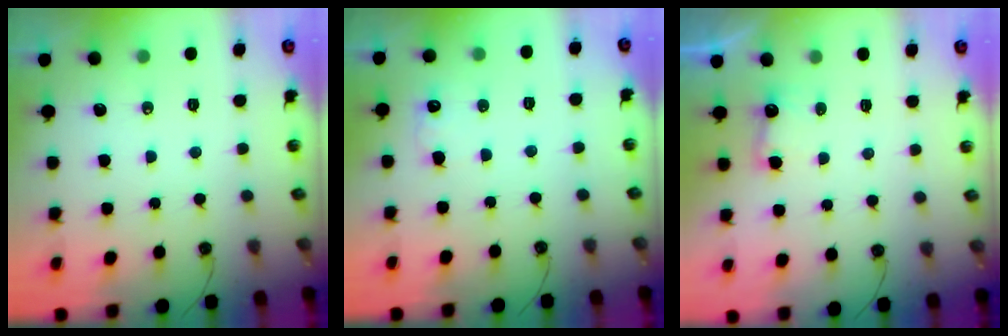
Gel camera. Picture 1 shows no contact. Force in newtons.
{"total": 5.8, "press": 5.7, "slide": 1.3}
{"total": 3.6, "press": 3.5, "slide": 1.0}